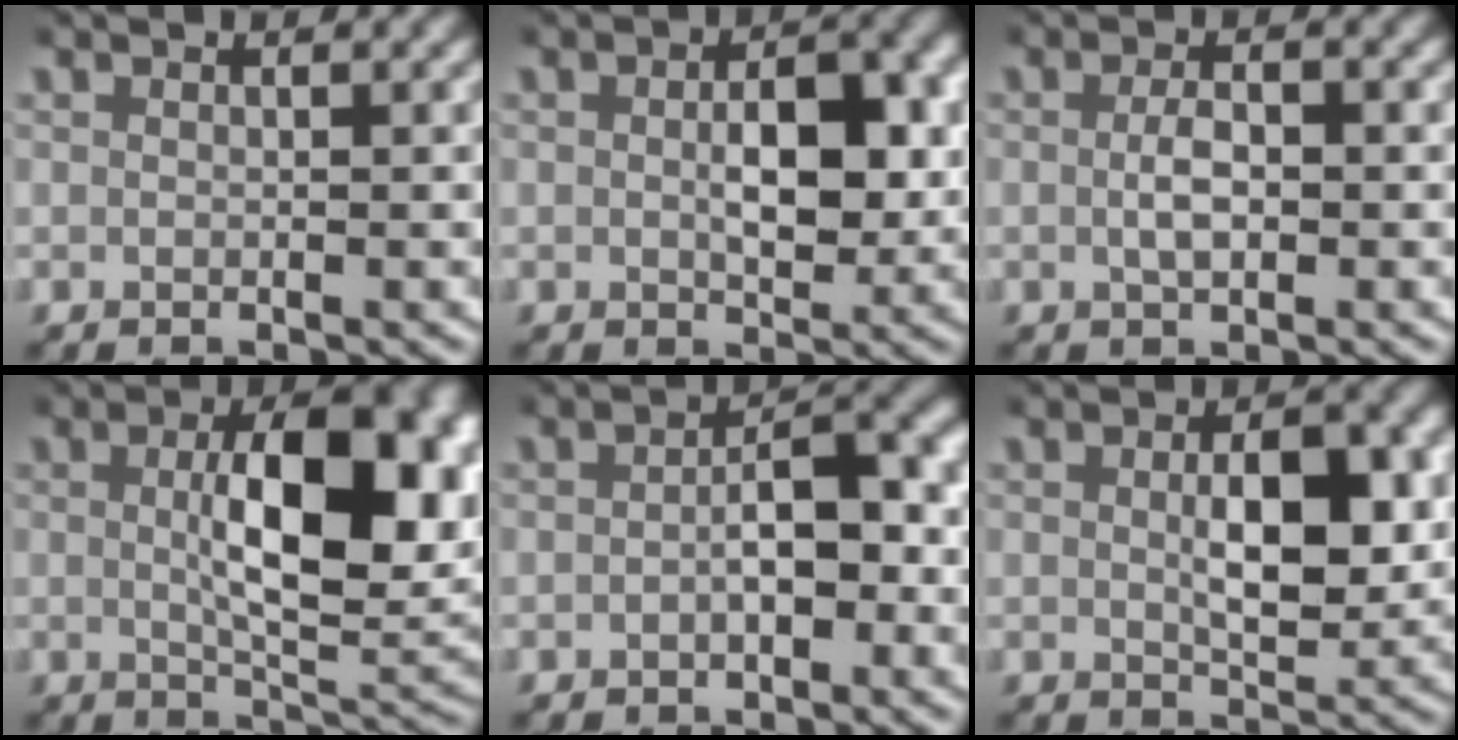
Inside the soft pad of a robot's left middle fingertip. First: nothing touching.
{"total": 4.9, "force": [0.3, 2.7, 4.0], "torque": [-0.061, -0.006, 0.008]}
{"total": 2.0, "force": [-0.2, 0.9, 1.8], "torque": [-0.036, -0.001, -0.004]}
{"total": 9.4, "force": [1.5, 3.4, 8.6], "torque": [-0.119, -0.002, 0.020]}
{"total": 4.2, "force": [-1.0, 1.9, 3.6], "torque": [-0.048, 0.000, -0.012]}
{"total": 4.9, "force": [0.6, 2.4, 4.3], "torque": [-0.071, -0.009, 0.013]}